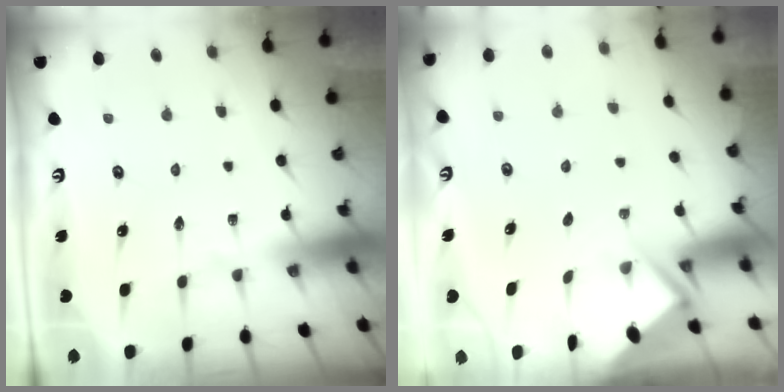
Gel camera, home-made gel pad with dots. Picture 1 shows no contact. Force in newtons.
{"total": 2.8, "press": 2.8, "slide": 0.3}